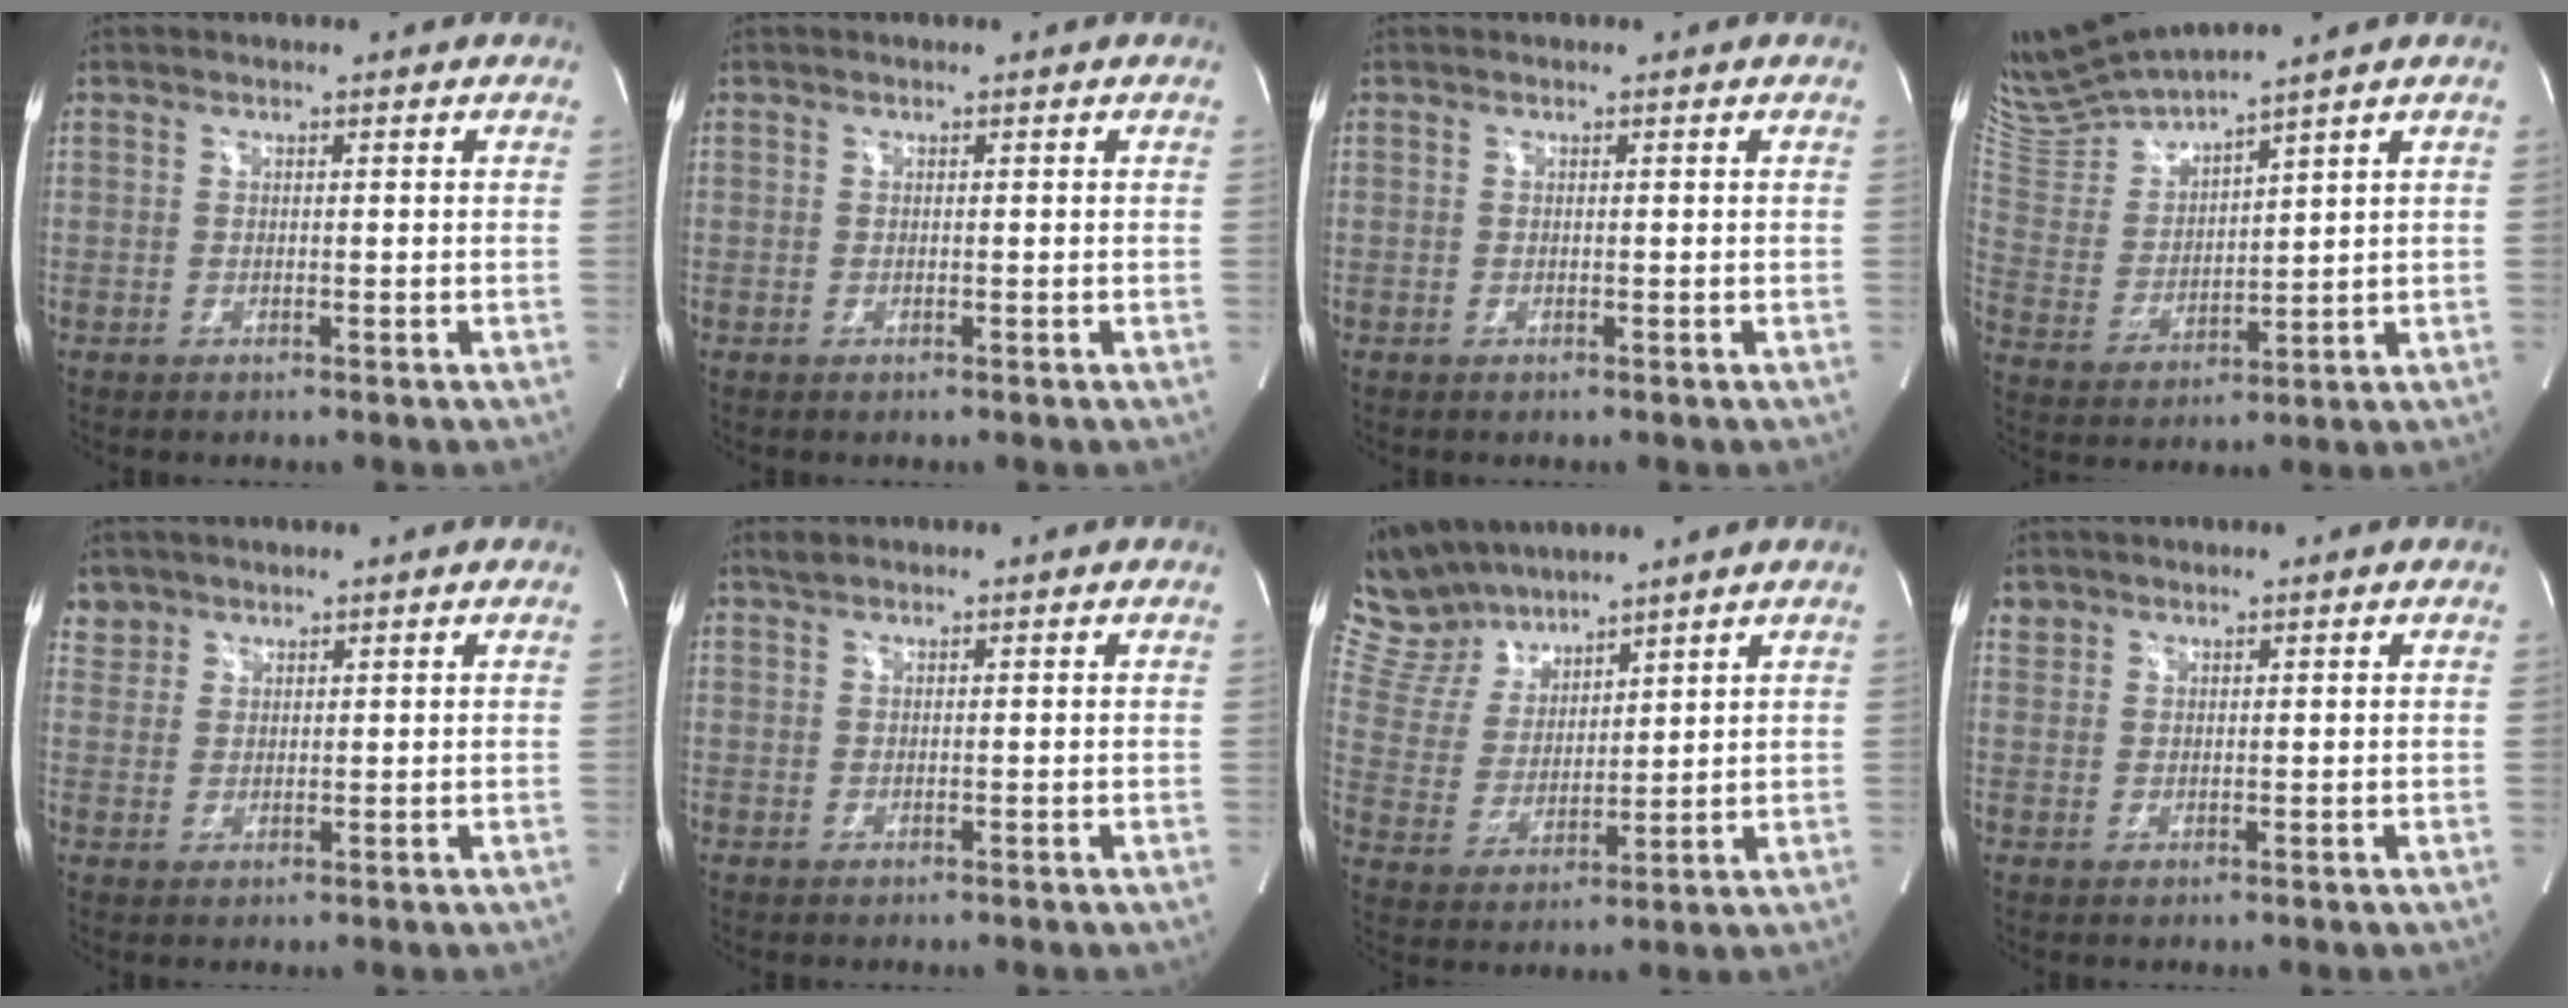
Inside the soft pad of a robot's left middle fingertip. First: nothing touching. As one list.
[{"total": 0.0}, {"total": 0.0}, {"total": 10.4, "force": [10.0, -1.3, 2.8], "torque": [-0.080, 0.000, 0.216]}, {"total": 2.7, "force": [2.1, 1.6, -0.4], "torque": [0.014, 0.008, 0.040]}, {"total": 0.7, "force": [0.7, 0.1, 0.3], "torque": [-0.014, 0.011, 0.018]}, {"total": 9.6, "force": [8.9, 3.1, 1.7], "torque": [-0.056, 0.020, 0.189]}, {"total": 1.5, "force": [1.2, 0.9, -0.2], "torque": [0.008, 0.008, 0.020]}]